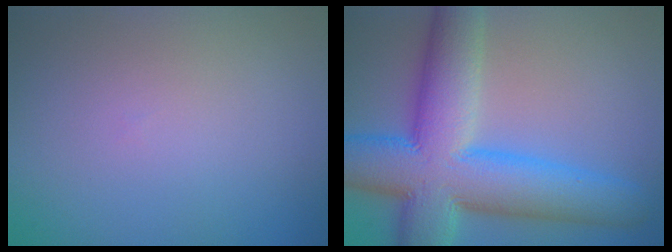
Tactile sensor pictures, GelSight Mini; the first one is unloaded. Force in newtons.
{"total": 12.9, "press": 12.9, "slide": 0.3}